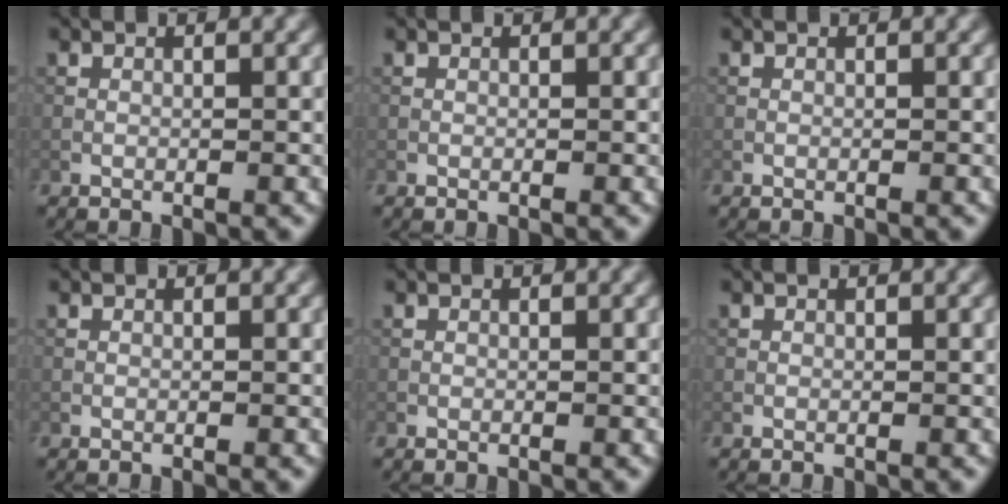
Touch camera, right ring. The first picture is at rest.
{"total": 0.0}
{"total": 0.0}
{"total": 0.0}
{"total": 0.0}
{"total": 0.0}